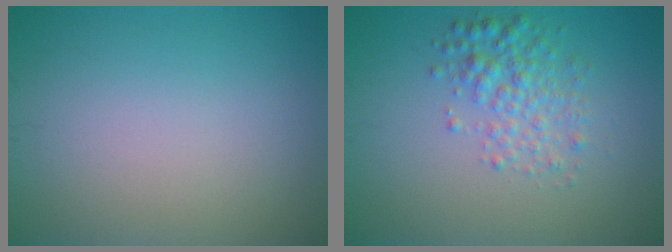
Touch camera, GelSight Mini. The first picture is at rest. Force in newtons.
{"total": 3.0, "press": 3.0, "slide": 0.1}